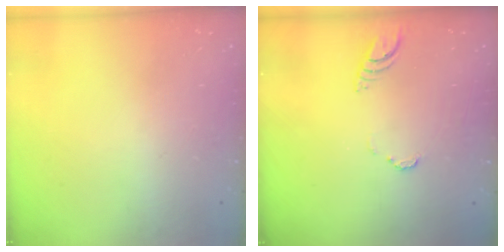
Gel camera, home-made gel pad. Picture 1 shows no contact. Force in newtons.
{"total": 3.5, "press": 3.5, "slide": 0.3}